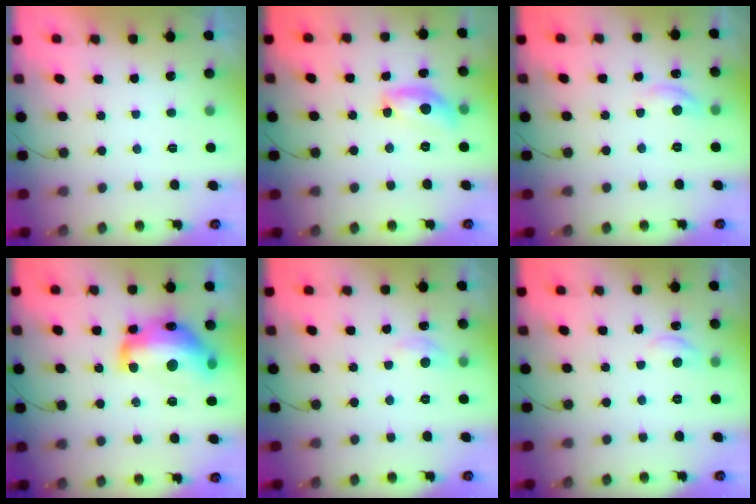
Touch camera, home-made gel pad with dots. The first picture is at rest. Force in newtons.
{"total": 12.5, "press": 12.5, "slide": 0.5}
{"total": 7.5, "press": 7.5, "slide": 0.6}
{"total": 18.7, "press": 18.6, "slide": 1.7}
{"total": 6.8, "press": 6.7, "slide": 1.0}
{"total": 5.6, "press": 5.6, "slide": 0.3}